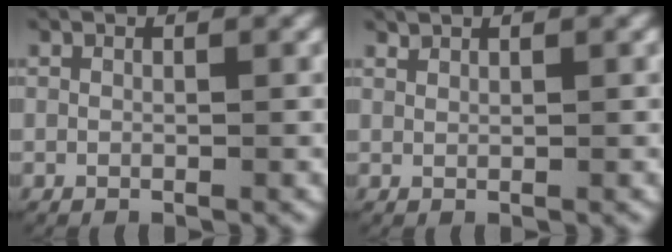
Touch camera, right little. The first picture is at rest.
{"total": 0.9, "force": [0.9, 0.0, 0.1], "torque": [-0.001, 0.001, 0.021]}